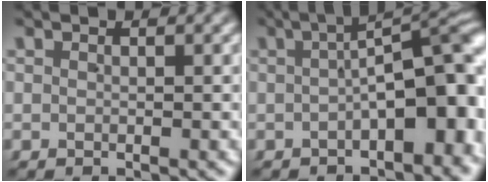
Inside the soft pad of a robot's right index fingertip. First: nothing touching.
{"total": 8.4, "force": [-1.2, 3.2, 7.7], "torque": [-0.097, -0.001, -0.009]}